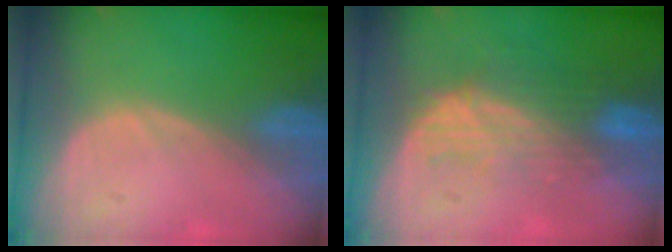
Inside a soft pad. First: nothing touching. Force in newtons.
{"total": 7.4, "press": 7.0, "slide": 2.2}